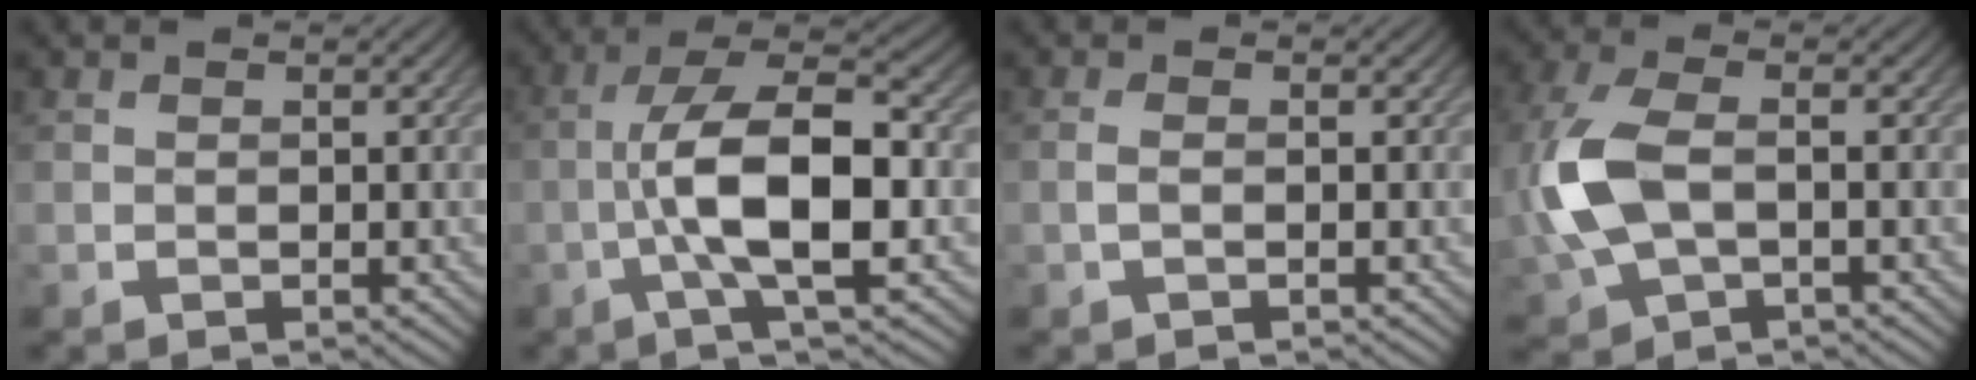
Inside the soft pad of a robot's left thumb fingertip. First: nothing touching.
{"total": 10.9, "force": [-1.8, 3.3, 10.3], "torque": [-0.185, 0.015, -0.039]}
{"total": 1.1, "force": [-0.3, 0.2, 1.1], "torque": [-0.025, 0.002, -0.009]}
{"total": 9.2, "force": [-0.5, 4.9, 7.7], "torque": [-0.206, -0.001, -0.012]}